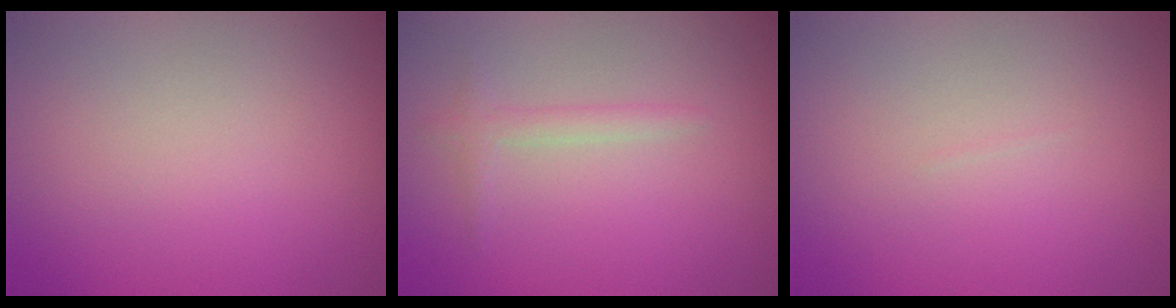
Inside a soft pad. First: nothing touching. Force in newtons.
{"total": 1.3, "press": 1.3, "slide": 0.0}
{"total": 0.0}